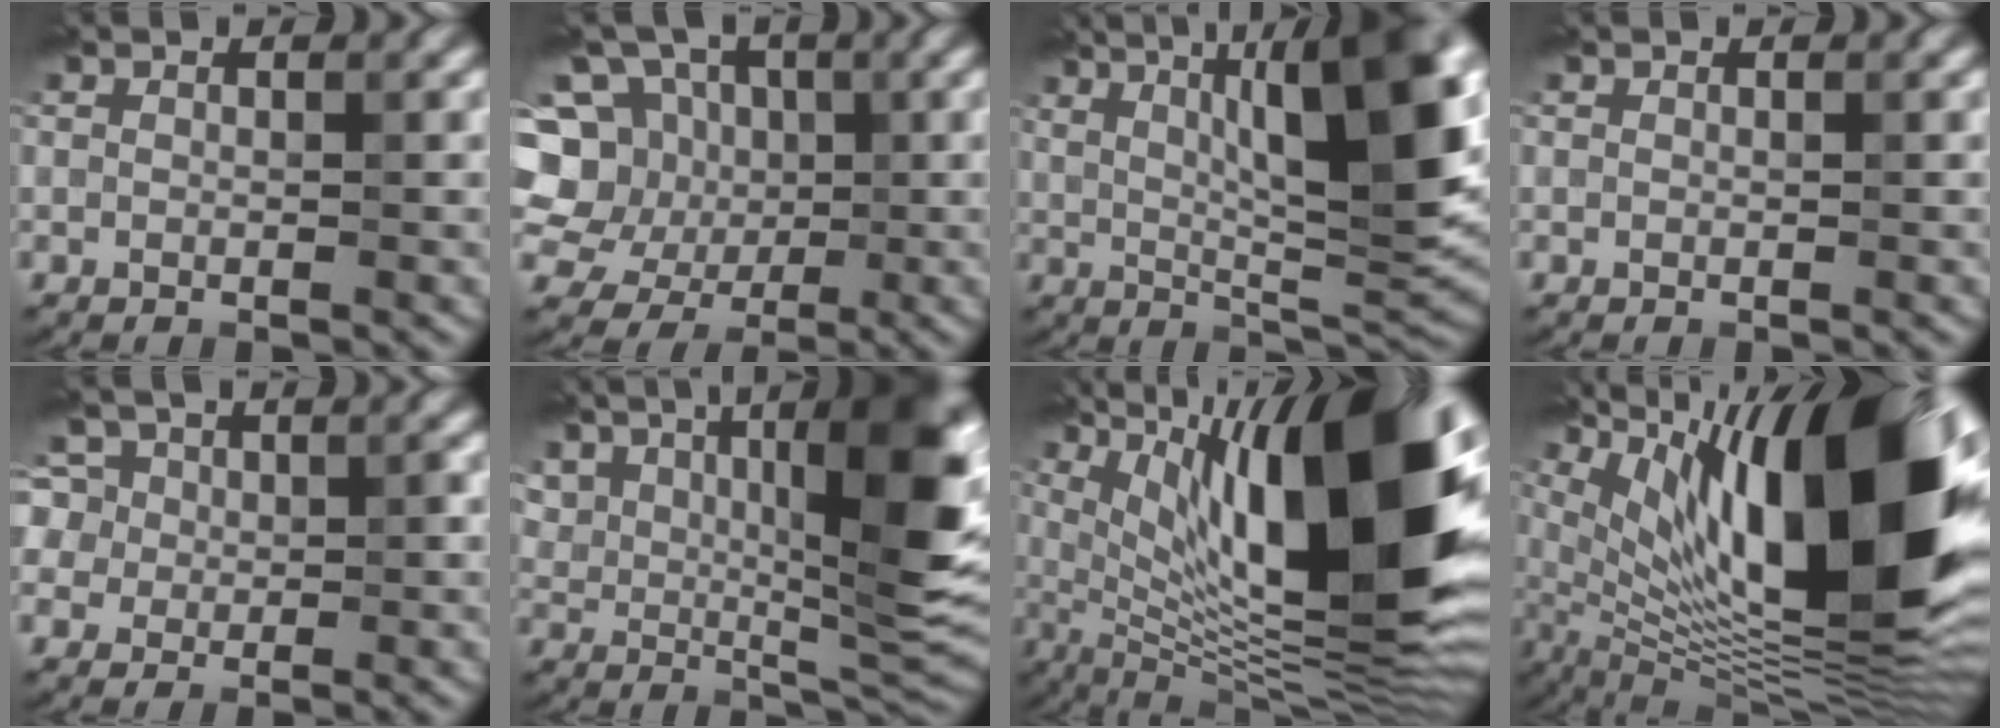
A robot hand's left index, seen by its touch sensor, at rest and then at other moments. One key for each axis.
{"total": 7.9, "fx": 1.2, "fy": 7.1, "fz": 3.4, "tx": -0.066, "ty": 0.027, "tz": -0.010}
{"total": 13.3, "fx": 4.5, "fy": 3.1, "fz": 12.1, "tx": -0.167, "ty": 0.012, "tz": 0.080}
{"total": 0.0}
{"total": 5.9, "fx": 2.1, "fy": 4.9, "fz": 2.7, "tx": -0.035, "ty": 0.034, "tz": 0.011}
{"total": 14.8, "fx": 5.3, "fy": 5.2, "fz": 12.7, "tx": -0.183, "ty": 0.011, "tz": 0.090}
{"total": 17.9, "fx": 5.4, "fy": 5.8, "fz": 16.1, "tx": -0.248, "ty": 0.022, "tz": 0.093}
{"total": 19.4, "fx": 6.4, "fy": 7.1, "fz": 16.9, "tx": -0.254, "ty": 0.037, "tz": 0.106}